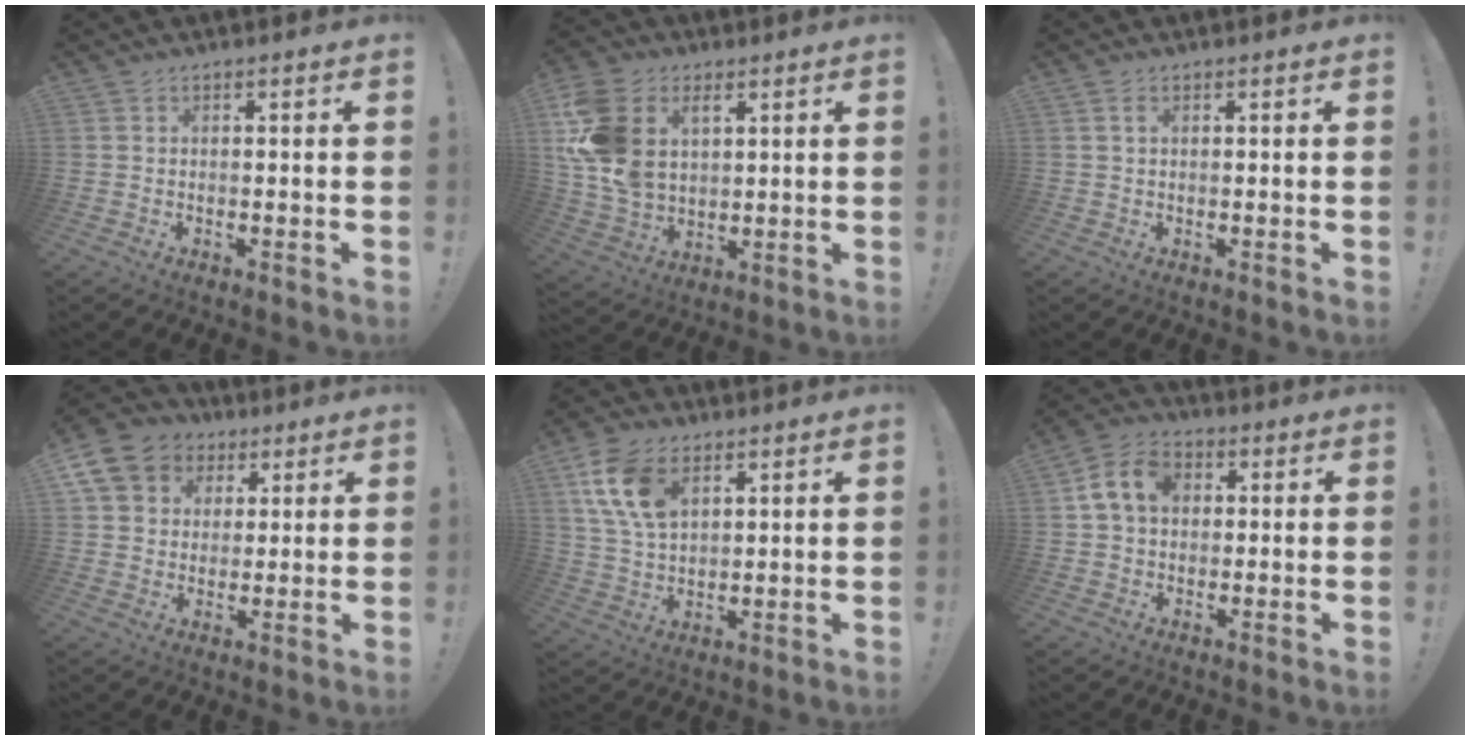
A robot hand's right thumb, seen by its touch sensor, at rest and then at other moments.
{"total": 16.7, "force": [5.8, 11.7, 10.4], "torque": [-0.207, -0.027, 0.111]}
{"total": 1.5, "force": [0.5, 0.7, 1.2], "torque": [-0.024, 0.003, 0.009]}
{"total": 11.7, "force": [4.7, 9.8, 4.5], "torque": [-0.064, -0.022, 0.099]}
{"total": 14.0, "force": [6.4, 8.9, 8.7], "torque": [-0.165, -0.015, 0.124]}
{"total": 10.2, "force": [2.5, 7.6, 6.3], "torque": [-0.110, 0.011, 0.051]}